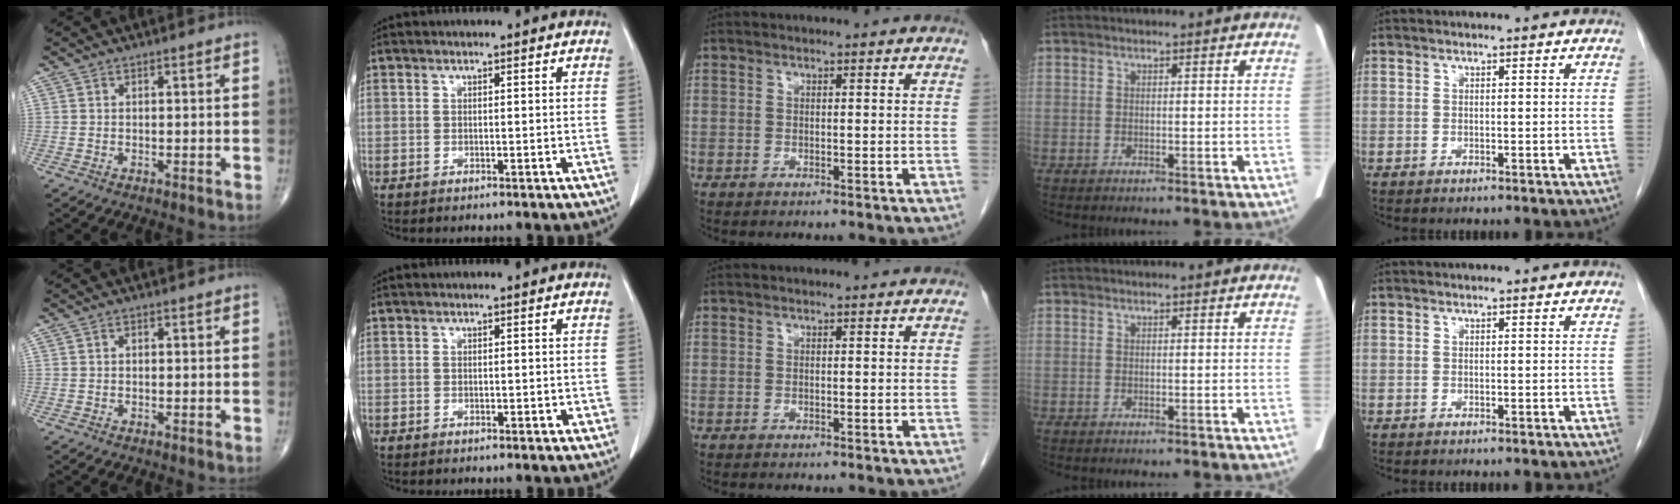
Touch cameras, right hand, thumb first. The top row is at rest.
{"thumb": {"total": 0.9, "force": [0.1, 0.5, 0.7], "torque": [-0.012, 0.004, 0.002]}, "index": {"total": 1.1, "force": [-0.1, 0.6, 0.9], "torque": [-0.011, -0.001, 0.000]}}